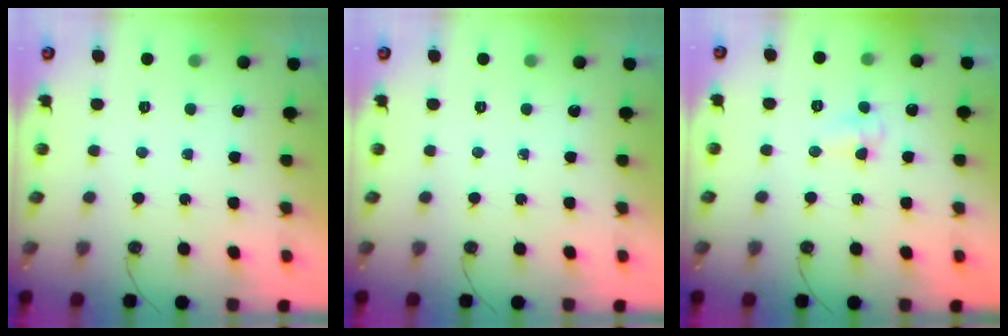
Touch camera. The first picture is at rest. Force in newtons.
{"total": 0.0}
{"total": 4.5, "press": 4.4, "slide": 0.7}